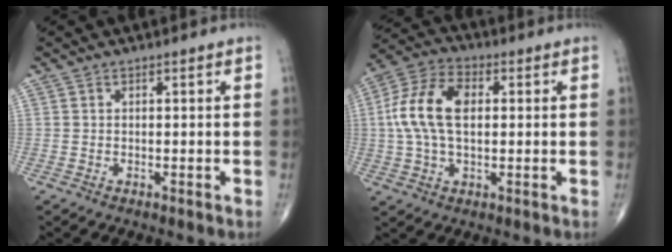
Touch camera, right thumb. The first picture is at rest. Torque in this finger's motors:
{"motor_torque": [0.16, 0.25, 1.08, 0.43, 0.15]}